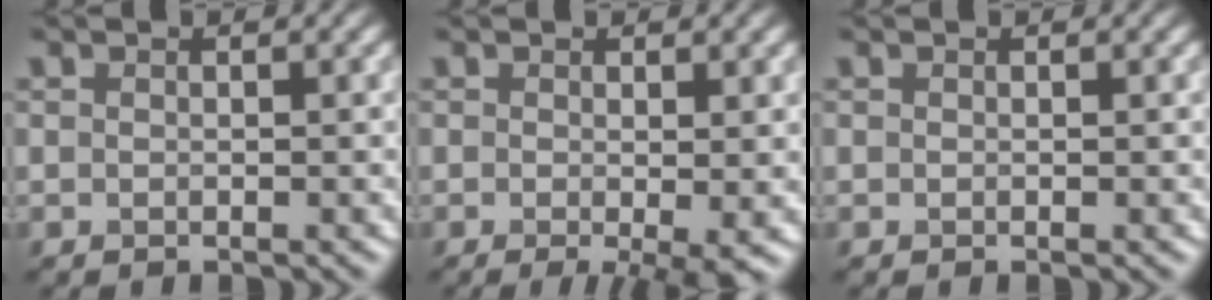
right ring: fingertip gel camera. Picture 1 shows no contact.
{"total": 3.1, "force": [-0.8, 0.4, 3.0], "torque": [-0.045, -0.015, -0.011]}
{"total": 0.0}